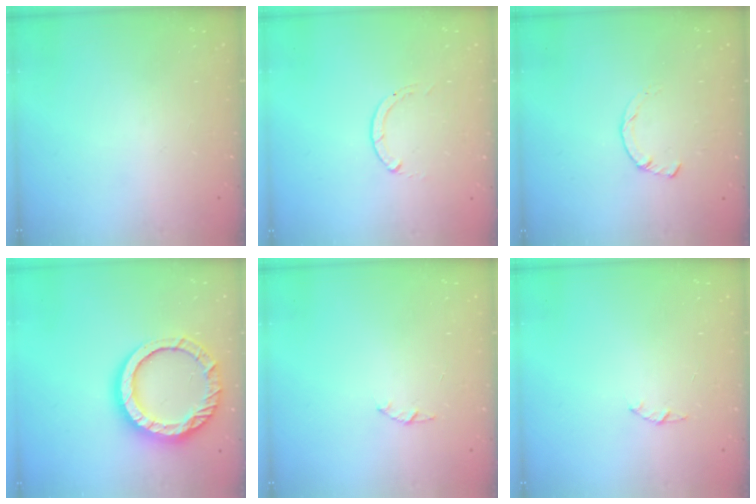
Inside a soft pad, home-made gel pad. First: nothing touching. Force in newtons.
{"total": 0.0}
{"total": 2.3, "press": 2.3, "slide": 0.1}
{"total": 17.4, "press": 17.3, "slide": 1.8}
{"total": 1.0, "press": 0.9, "slide": 0.3}
{"total": 1.0, "press": 0.9, "slide": 0.3}